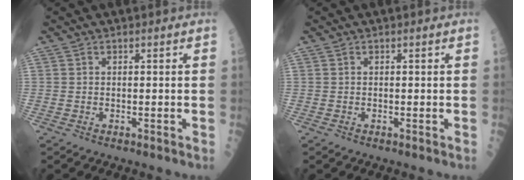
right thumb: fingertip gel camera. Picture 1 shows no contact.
{"total": 0.0}